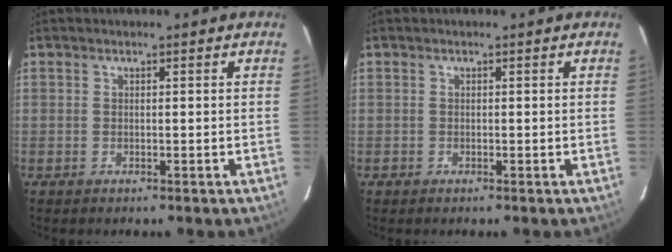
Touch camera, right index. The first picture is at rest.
{"total": 0.8, "force": [-0.4, 0.7, -0.1], "torque": [0.001, 0.003, -0.005]}